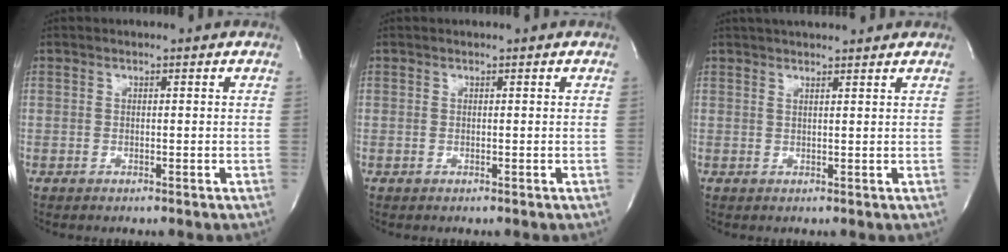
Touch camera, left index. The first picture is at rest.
{"total": 0.0}
{"total": 8.3, "force": [7.4, 0.7, 3.6], "torque": [-0.057, 0.024, 0.091]}